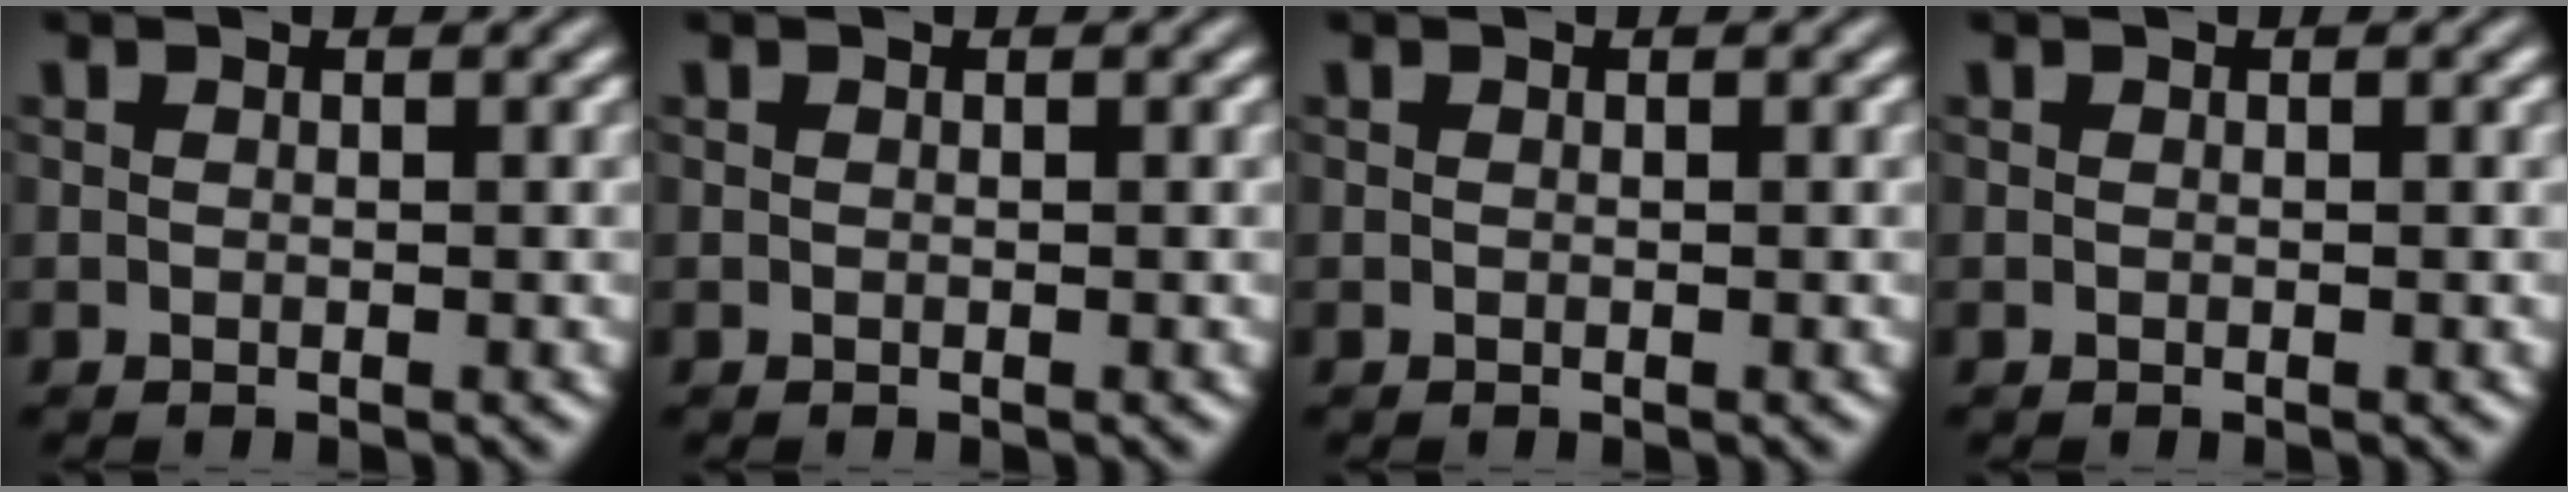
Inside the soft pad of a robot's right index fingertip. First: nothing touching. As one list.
[{"total": 0.0}, {"total": 0.0}, {"total": 0.0}]